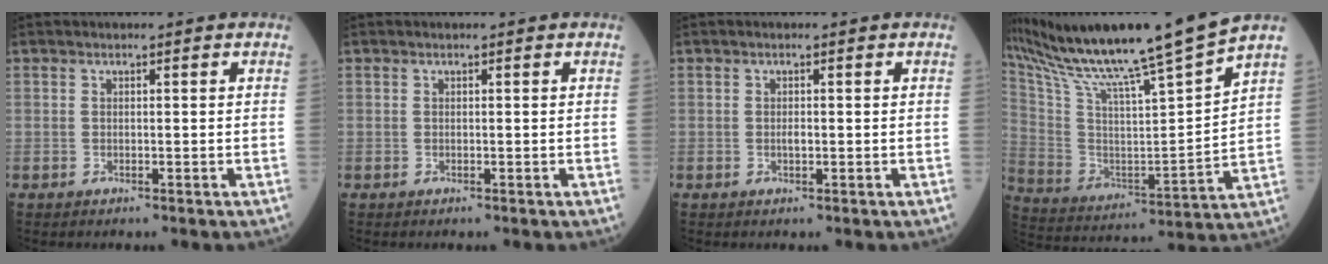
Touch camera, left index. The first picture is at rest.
{"total": 0.0}
{"total": 0.9, "force": [-0.1, 0.3, 0.8], "torque": [-0.017, 0.000, 0.000]}
{"total": 21.4, "force": [18.2, -2.4, 11.0], "torque": [-0.207, -0.041, 0.309]}